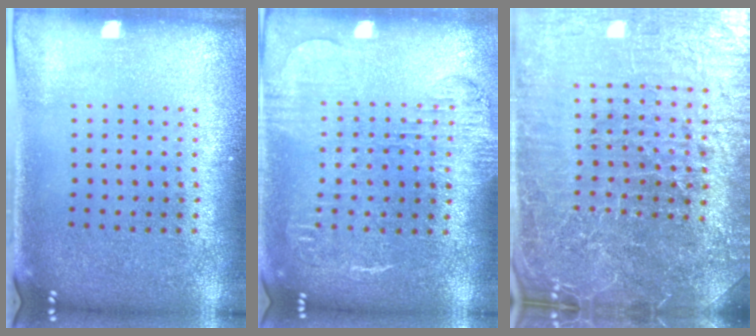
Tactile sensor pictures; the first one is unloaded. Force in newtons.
{"total": 1.7, "press": 1.5, "slide": 0.8}
{"total": 6.1, "press": 5.6, "slide": 2.5}